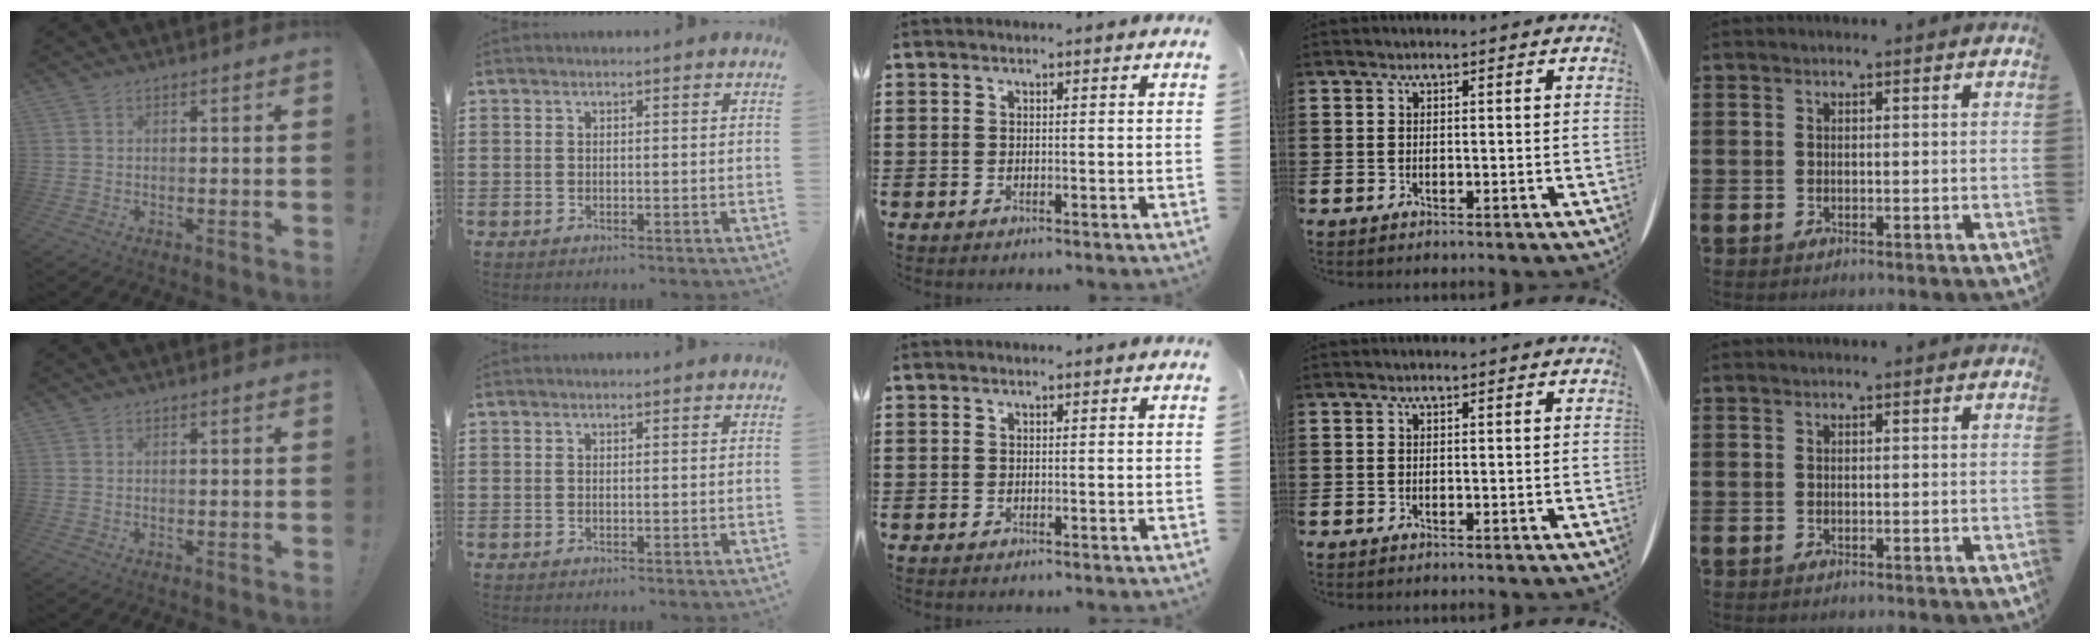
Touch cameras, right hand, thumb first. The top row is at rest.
{}